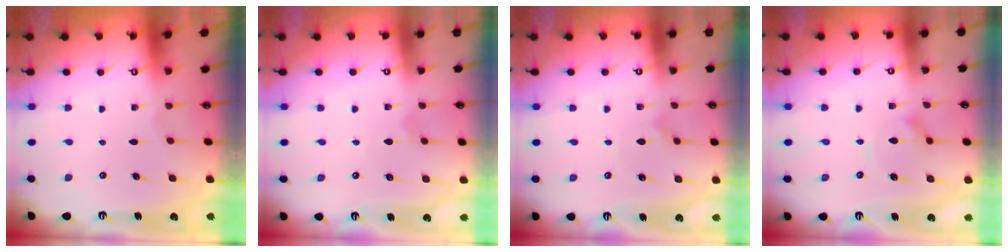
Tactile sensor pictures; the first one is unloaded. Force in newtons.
{"total": 1.6, "press": 1.6, "slide": 0.1}
{"total": 2.0, "press": 2.0, "slide": 0.3}
{"total": 6.5, "press": 6.5, "slide": 0.6}